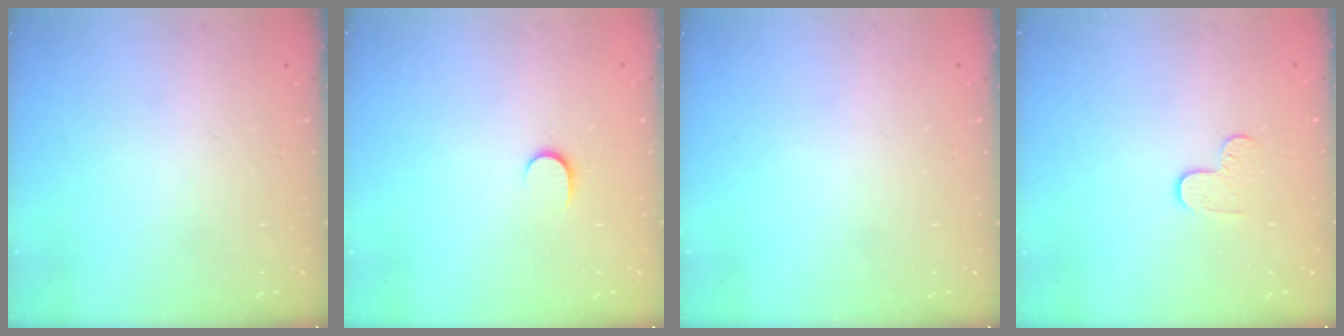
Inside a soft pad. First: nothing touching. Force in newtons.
{"total": 3.8, "press": 3.8, "slide": 0.4}
{"total": 0.0}
{"total": 5.5, "press": 5.5, "slide": 0.5}